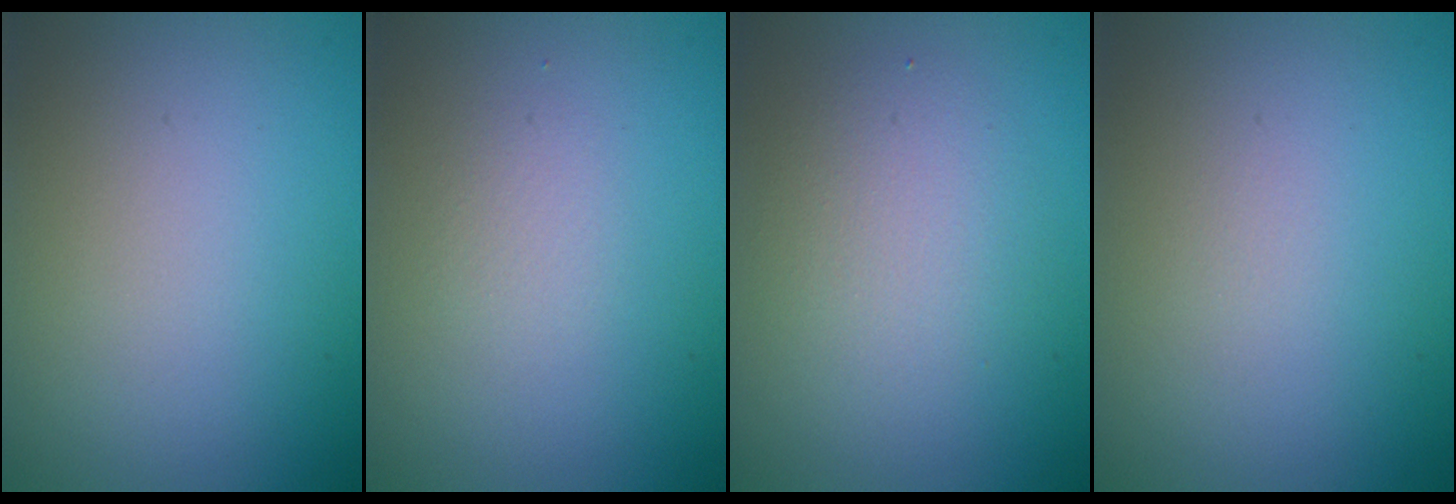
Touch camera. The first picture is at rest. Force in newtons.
{"total": 0.9, "press": 0.9, "slide": 0.0}
{"total": 2.7, "press": 2.7, "slide": 0.1}
{"total": 0.0}